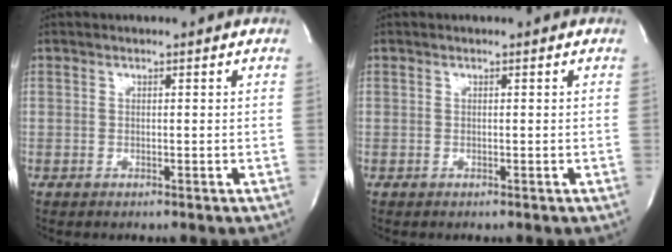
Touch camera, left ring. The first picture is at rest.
{"total": 0.0}